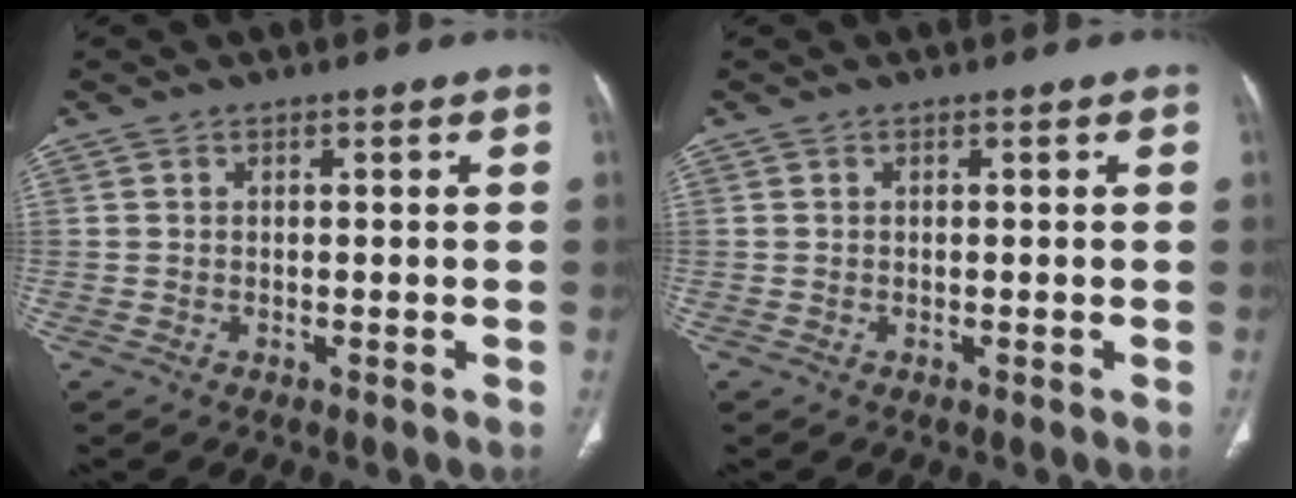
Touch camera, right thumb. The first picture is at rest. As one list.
[{"total": 0.0}]